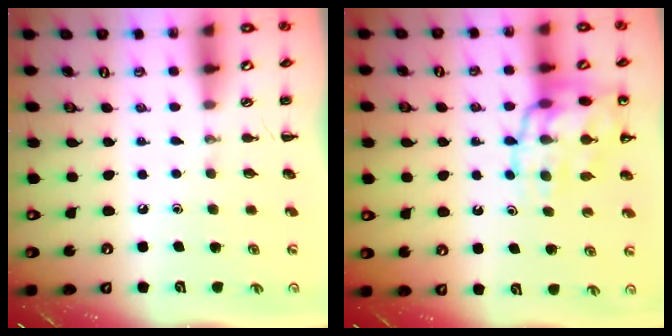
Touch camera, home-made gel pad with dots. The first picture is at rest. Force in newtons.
{"total": 18.7, "press": 18.4, "slide": 3.4}